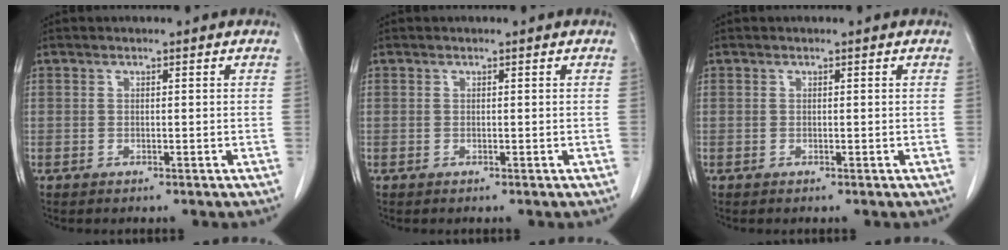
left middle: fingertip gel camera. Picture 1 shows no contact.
{"total": 0.0}
{"total": 0.0}